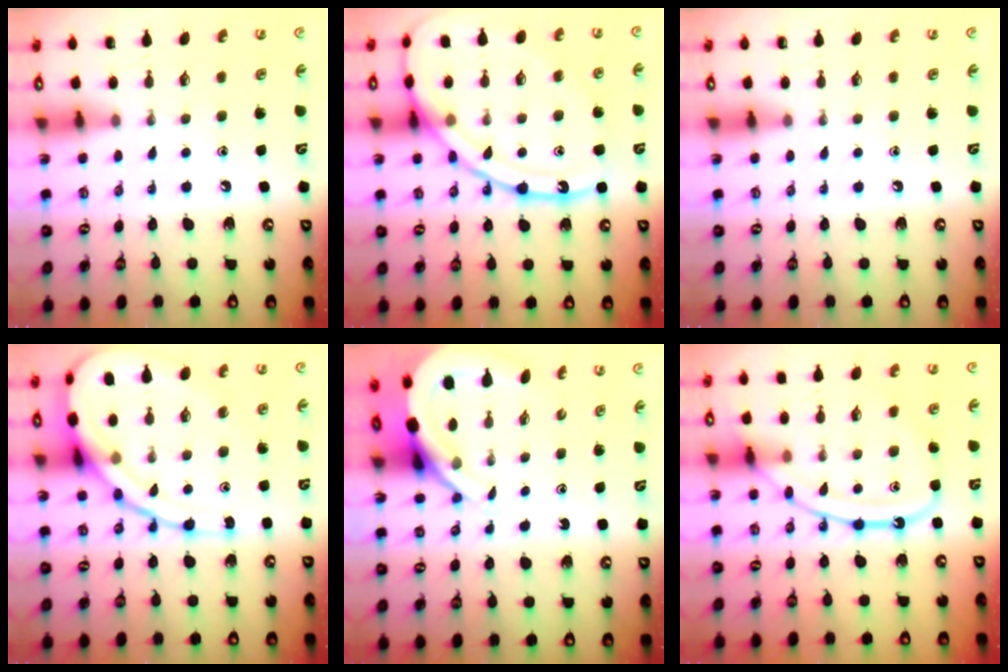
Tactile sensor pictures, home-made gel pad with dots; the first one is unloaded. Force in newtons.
{"total": 18.8, "press": 18.7, "slide": 2.0}
{"total": 0.0}
{"total": 15.6, "press": 15.4, "slide": 1.8}
{"total": 7.8, "press": 7.7, "slide": 0.9}
{"total": 13.9, "press": 13.9, "slide": 1.3}